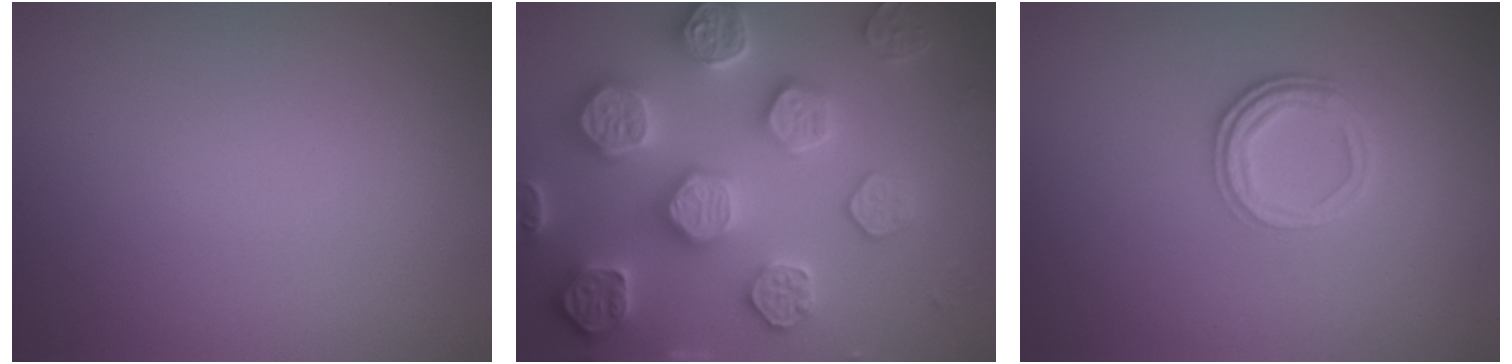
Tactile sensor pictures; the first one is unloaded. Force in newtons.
{"total": 7.8, "press": 7.7, "slide": 1.7}
{"total": 2.6, "press": 2.3, "slide": 1.1}